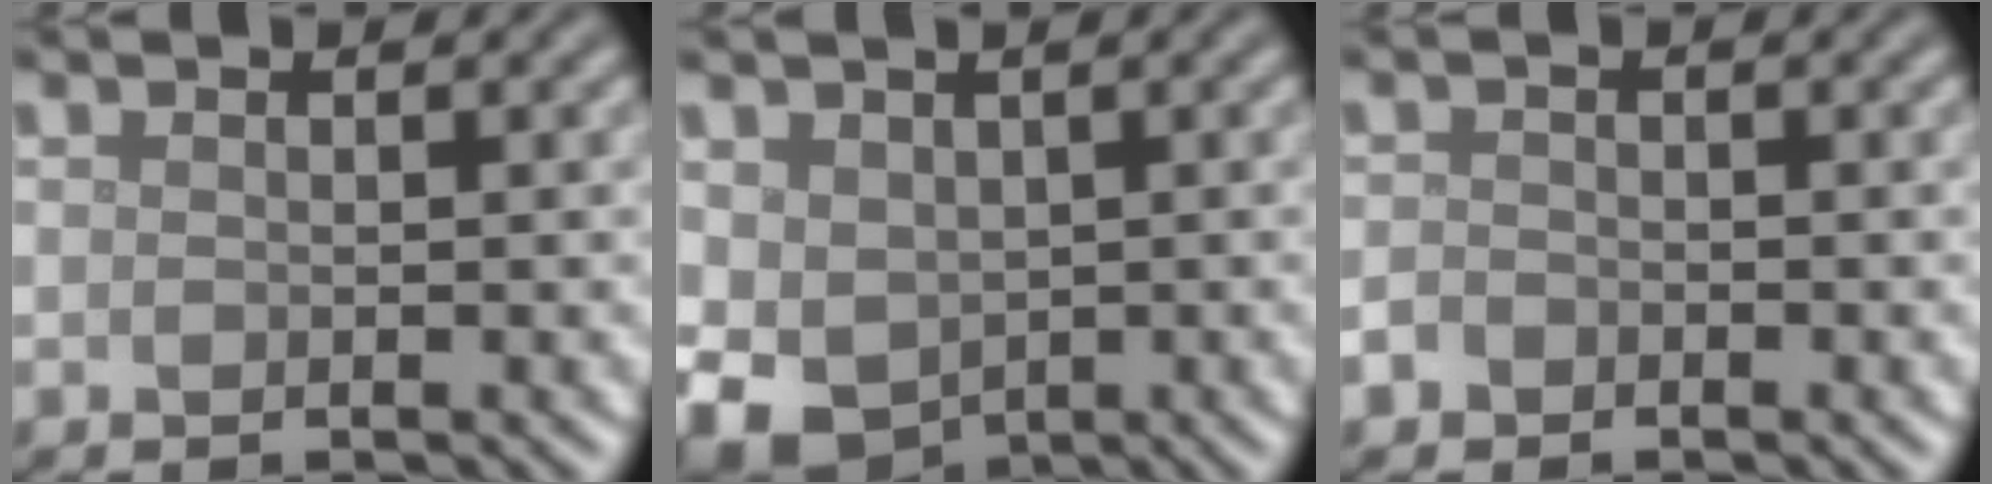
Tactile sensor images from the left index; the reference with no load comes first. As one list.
[{"total": 5.8, "force": [-1.1, 4.5, 3.5], "torque": [-0.079, -0.020, -0.007]}, {"total": 1.1, "force": [-0.8, 0.8, 0.2], "torque": [-0.002, 0.001, -0.019]}]